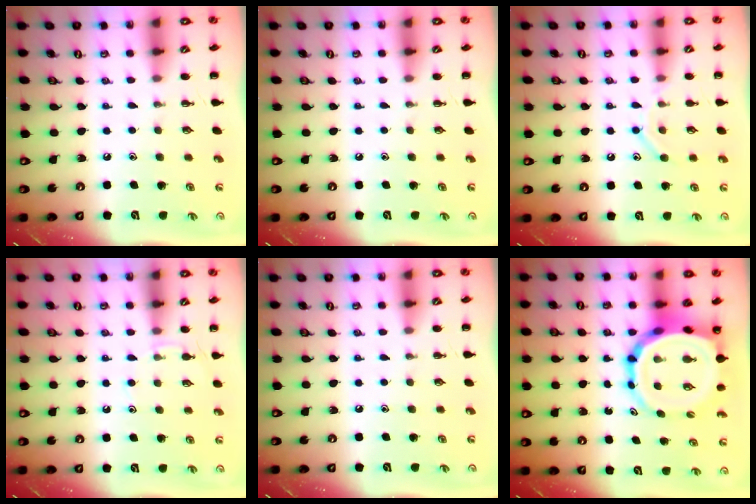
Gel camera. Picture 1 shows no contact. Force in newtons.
{"total": 0.0}
{"total": 9.5, "press": 9.4, "slide": 1.4}
{"total": 4.1, "press": 4.0, "slide": 1.2}
{"total": 0.0}
{"total": 12.9, "press": 12.4, "slide": 3.6}